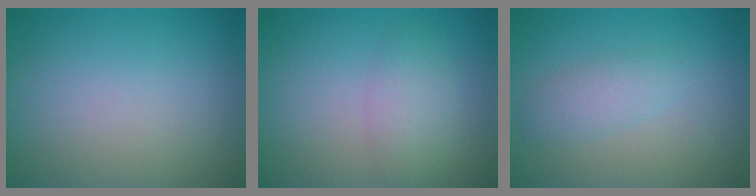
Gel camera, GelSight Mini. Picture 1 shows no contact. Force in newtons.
{"total": 2.8, "press": 2.8, "slide": 0.2}
{"total": 2.0, "press": 2.0, "slide": 0.1}